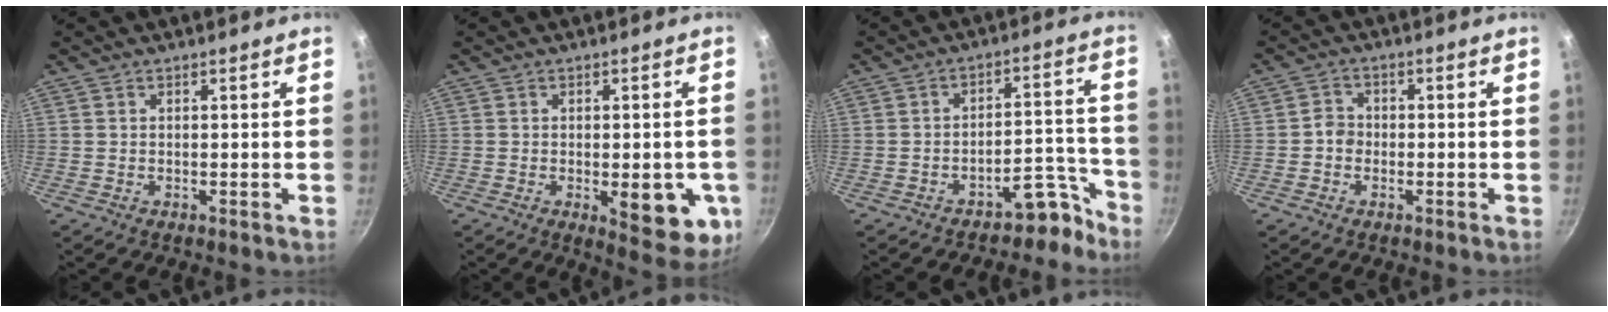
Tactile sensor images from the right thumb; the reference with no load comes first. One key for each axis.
{"total": 11.7, "fx": -2.8, "fy": 4.7, "fz": 10.3, "tx": -0.096, "ty": -0.006, "tz": -0.029}
{"total": 7.5, "fx": -5.9, "fy": 3.4, "fz": 3.2, "tx": 0.021, "ty": 0.083, "tz": -0.079}
{"total": 2.8, "fx": -0.8, "fy": 2.5, "fz": 1.1, "tx": -0.004, "ty": 0.015, "tz": -0.021}